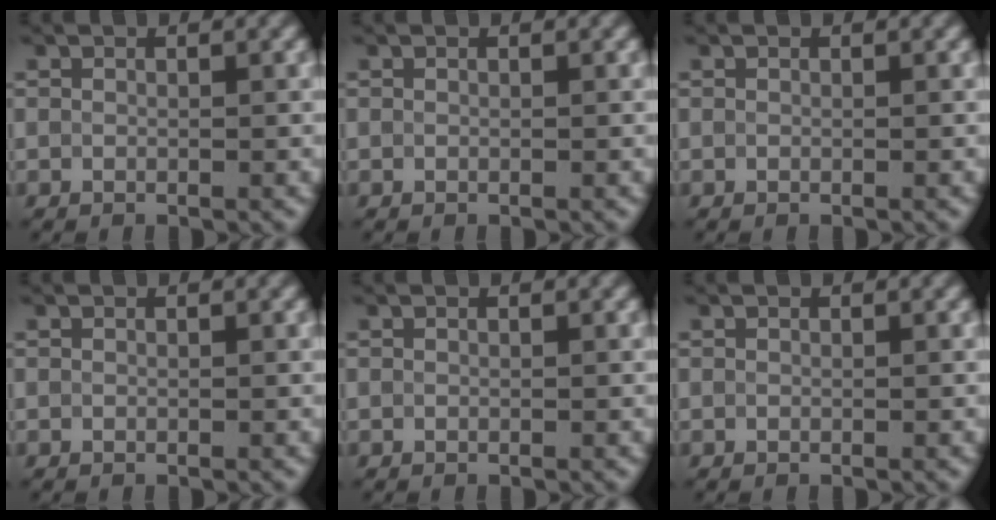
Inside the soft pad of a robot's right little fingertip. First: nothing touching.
{"total": 0.0}
{"total": 0.0}
{"total": 0.0}
{"total": 0.0}
{"total": 0.0}